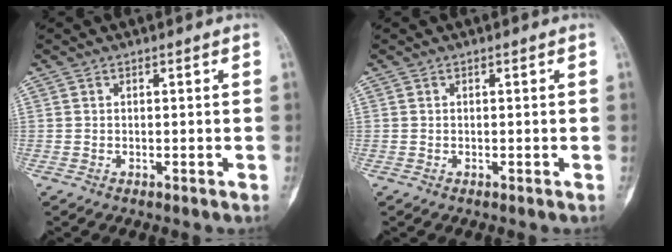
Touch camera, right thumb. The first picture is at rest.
{"total": 0.0}